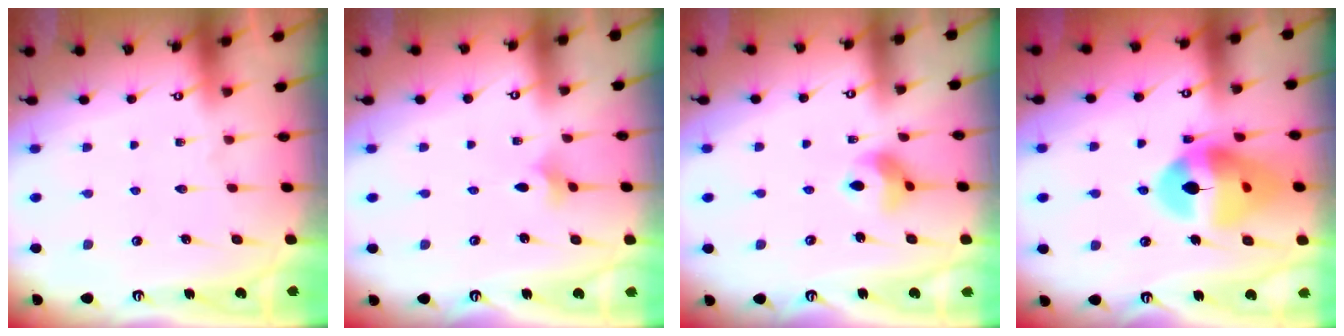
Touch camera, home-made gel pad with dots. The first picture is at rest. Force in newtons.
{"total": 1.8, "press": 1.7, "slide": 0.5}
{"total": 7.5, "press": 7.5, "slide": 0.8}
{"total": 17.1, "press": 17.0, "slide": 2.0}